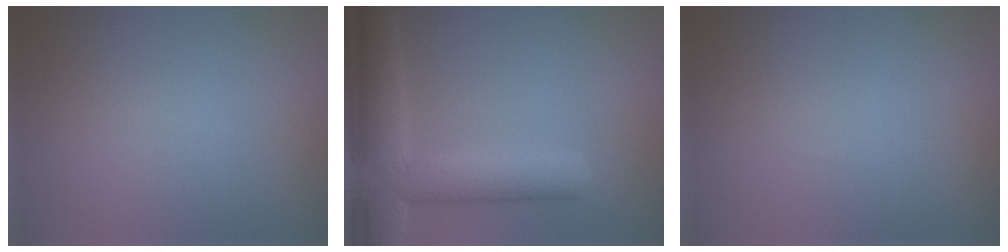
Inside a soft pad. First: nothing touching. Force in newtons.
{"total": 7.3, "press": 7.2, "slide": 0.8}
{"total": 0.0}